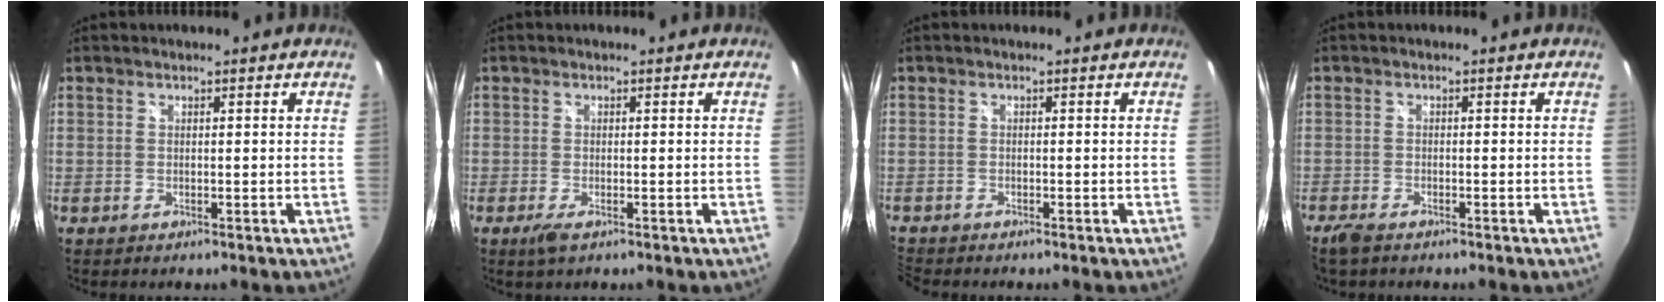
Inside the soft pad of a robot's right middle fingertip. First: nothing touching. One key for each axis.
{"total": 2.2, "fx": -1.2, "fy": 0.5, "fz": 1.8, "tx": -0.034, "ty": -0.009, "tz": -0.019}
{"total": 2.5, "fx": -2.4, "fy": 0.4, "fz": 0.4, "tx": -0.018, "ty": -0.016, "tz": -0.051}
{"total": 3.1, "fx": -2.5, "fy": 1.0, "fz": 1.6, "tx": -0.042, "ty": -0.011, "tz": -0.050}